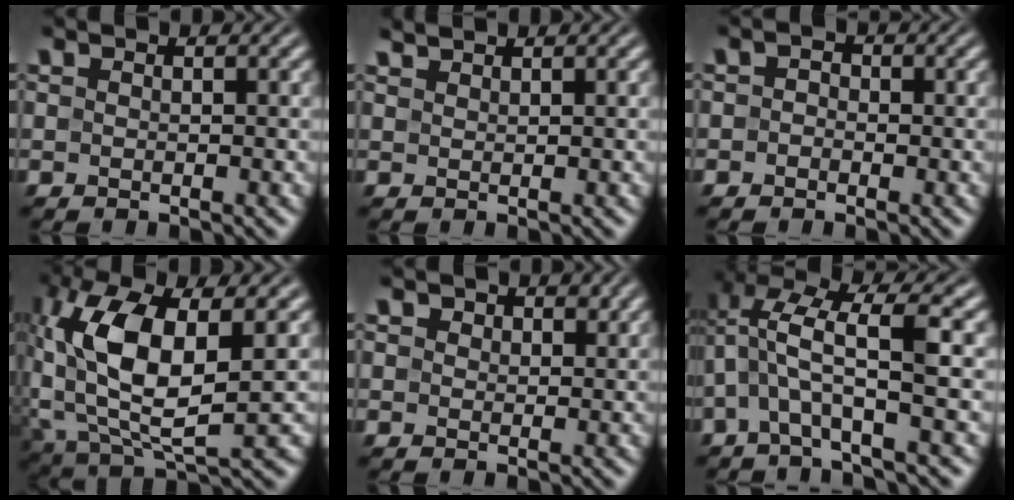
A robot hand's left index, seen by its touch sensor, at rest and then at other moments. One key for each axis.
{"total": 1.2, "fx": 1.2, "fy": 0.1, "fz": 0.2, "tx": -0.003, "ty": 0.001, "tz": 0.023}
{"total": 1.1, "fx": -0.2, "fy": 0.9, "fz": 0.6, "tx": -0.010, "ty": -0.002, "tz": -0.012}
{"total": 11.0, "fx": 1.2, "fy": 4.8, "fz": 9.9, "tx": -0.213, "ty": -0.001, "tz": 0.020}
{"total": 1.8, "fx": 1.2, "fy": 1.2, "fz": 0.6, "tx": -0.011, "ty": -0.004, "tz": 0.015}
{"total": 6.3, "fx": 0.5, "fy": 1.4, "fz": 6.1, "tx": -0.126, "ty": 0.019, "tz": -0.002}